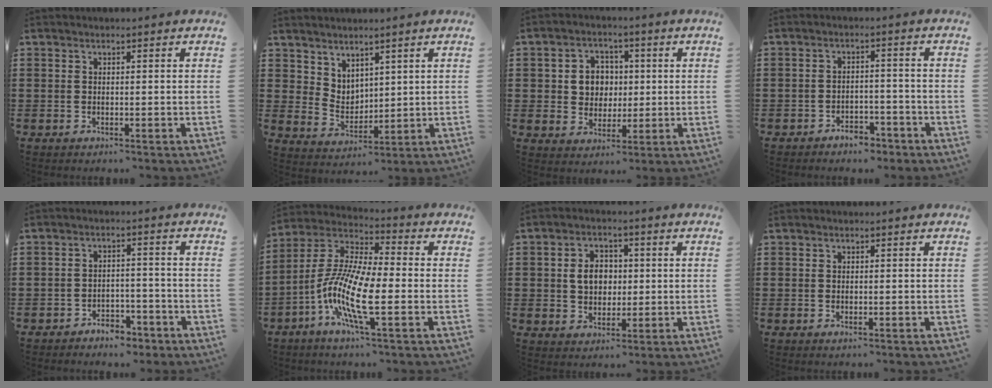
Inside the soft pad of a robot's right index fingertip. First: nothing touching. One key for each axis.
{"total": 4.1, "fx": 3.5, "fy": 2.2, "fz": 0.2, "tx": -0.019, "ty": -0.005, "tz": 0.068}
{"total": 5.7, "fx": 0.6, "fy": 5.2, "fz": 2.1, "tx": -0.055, "ty": 0.015, "tz": 0.006}
{"total": 3.3, "fx": -3.1, "fy": 1.0, "fz": 0.6, "tx": -0.013, "ty": 0.005, "tz": -0.062}
{"total": 3.4, "fx": -3.2, "fy": 1.2, "fz": 0.6, "tx": -0.013, "ty": 0.008, "tz": -0.065}
{"total": 12.4, "fx": -4.2, "fy": 2.7, "fz": 11.4, "tx": -0.259, "ty": -0.016, "tz": -0.088}
{"total": 5.2, "fx": 0.3, "fy": 4.1, "fz": 3.2, "tx": -0.066, "ty": 0.013, "tz": -0.001}
{"total": 0.0}